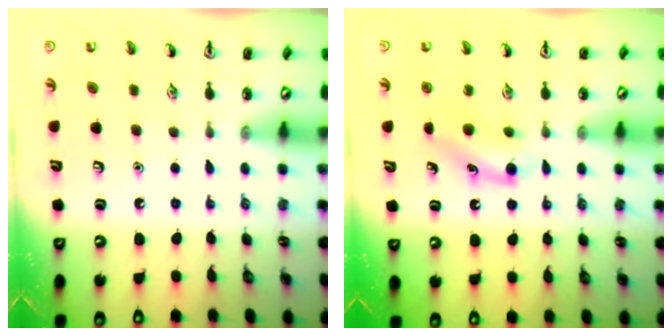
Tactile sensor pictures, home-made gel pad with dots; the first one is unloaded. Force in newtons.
{"total": 8.2, "press": 8.0, "slide": 1.8}